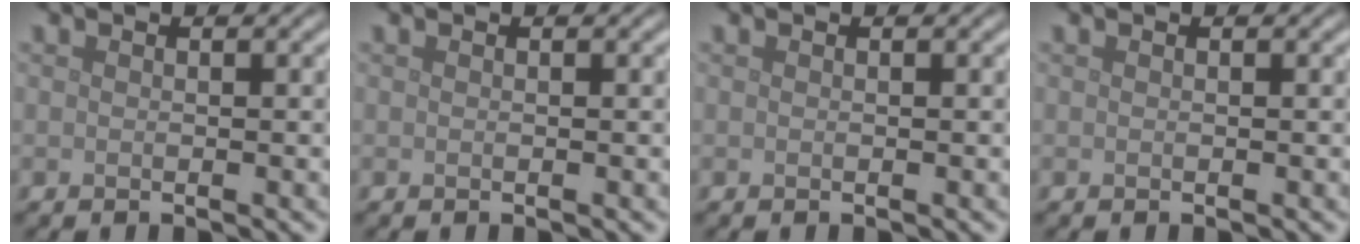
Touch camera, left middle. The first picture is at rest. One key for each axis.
{"total": 0.0}
{"total": 0.0}
{"total": 0.0}